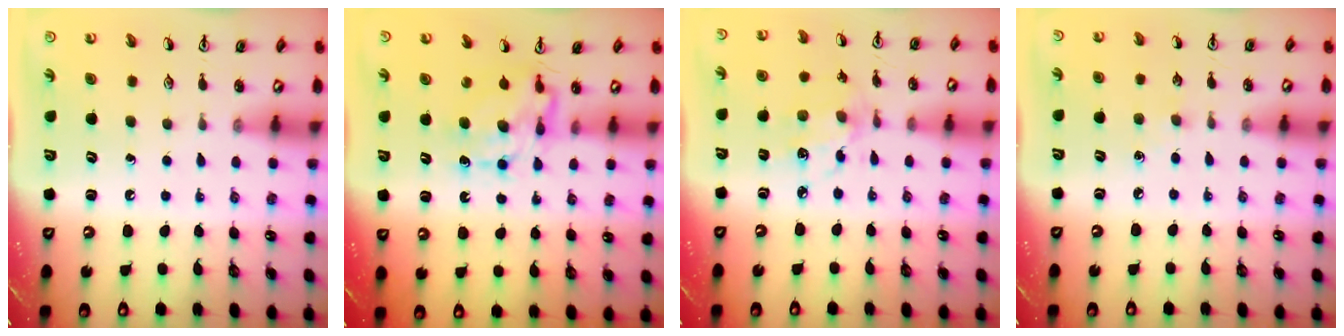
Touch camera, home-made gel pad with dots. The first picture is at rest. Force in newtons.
{"total": 6.6, "press": 6.6, "slide": 0.5}
{"total": 7.9, "press": 7.9, "slide": 0.5}
{"total": 3.6, "press": 3.6, "slide": 0.6}